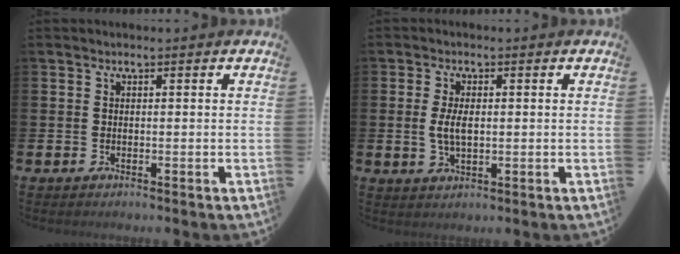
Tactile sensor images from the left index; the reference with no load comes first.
{"total": 3.6, "force": [0.2, 1.8, 3.2], "torque": [-0.051, 0.002, -0.001]}